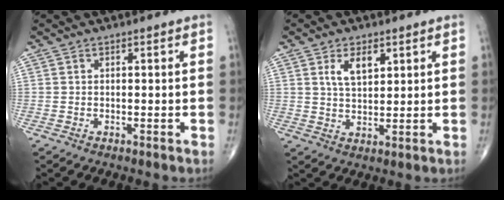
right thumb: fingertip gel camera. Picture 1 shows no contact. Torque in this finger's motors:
{"motor_torque": [-0.01, 0.01, 0.08, -0.04, 0.07]}